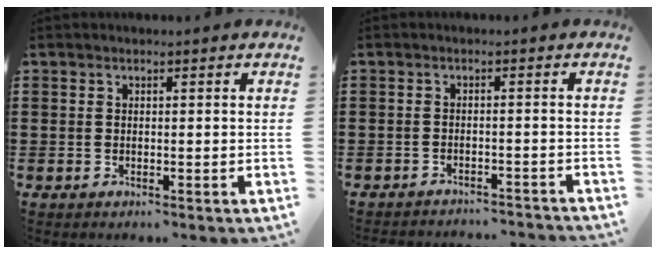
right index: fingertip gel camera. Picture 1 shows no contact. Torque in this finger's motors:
{"motor_torque": [-2.14, 0.00, -1.05, -0.21]}